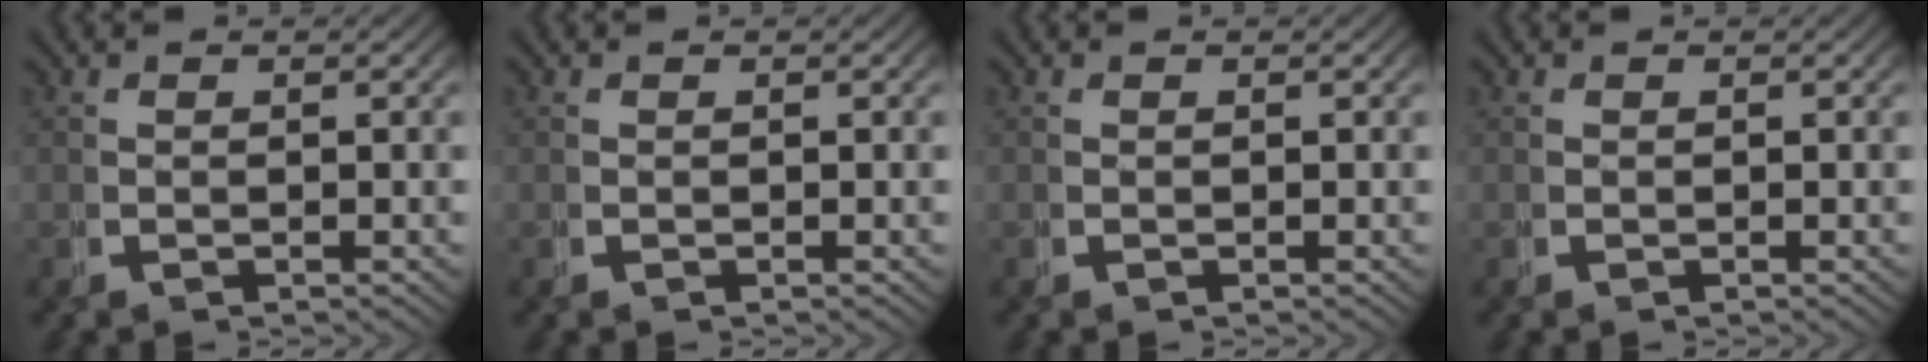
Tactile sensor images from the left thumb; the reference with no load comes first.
{"total": 0.0}
{"total": 0.0}
{"total": 0.0}